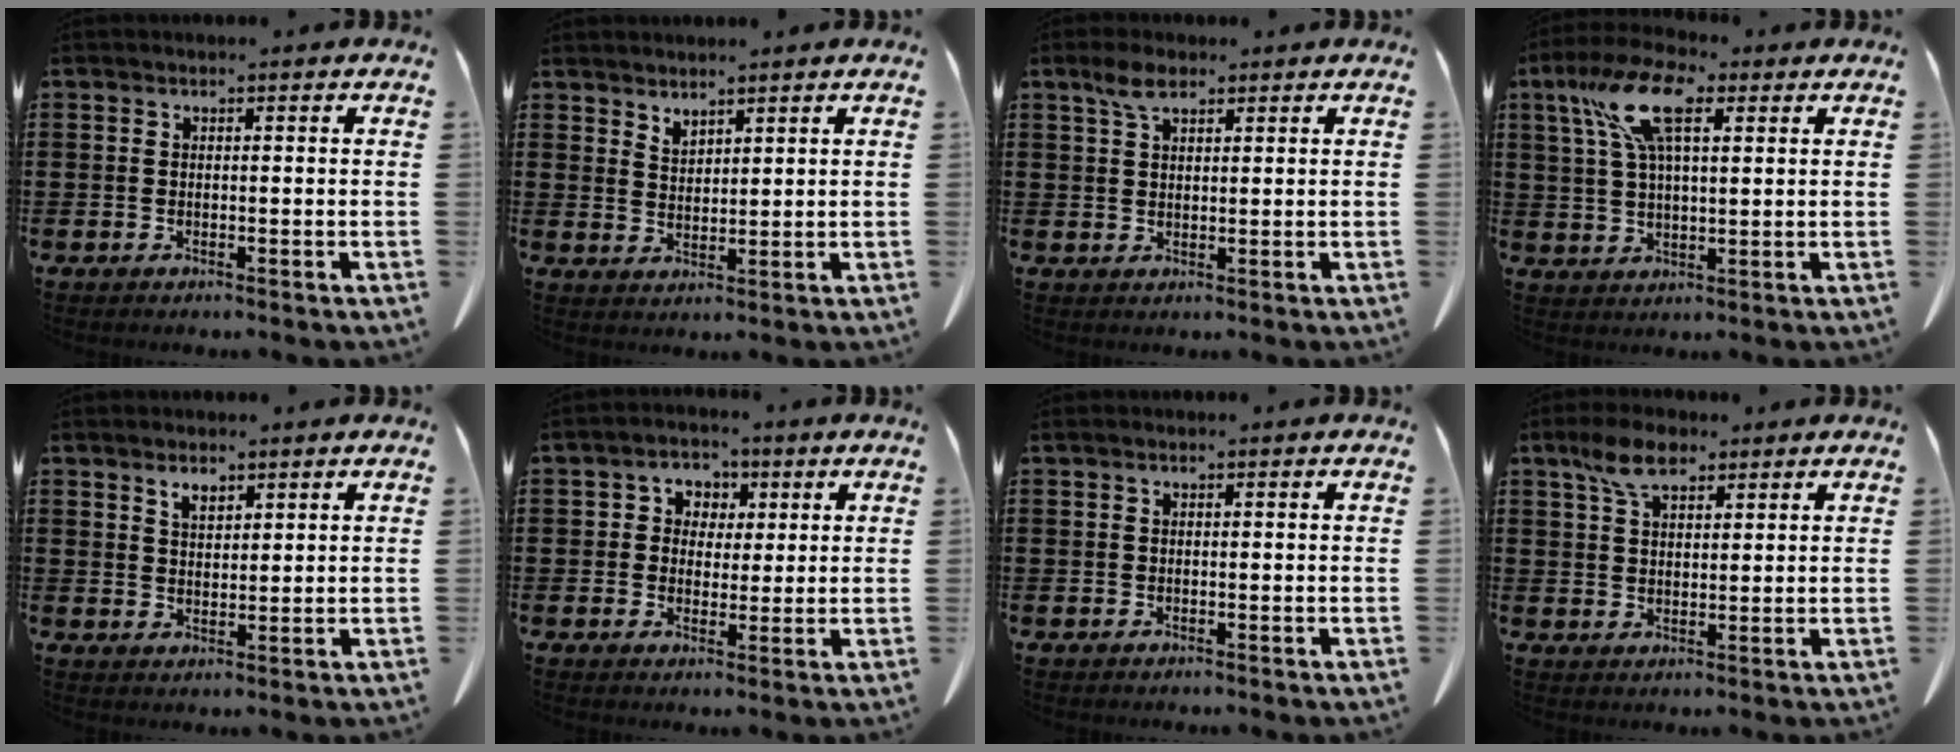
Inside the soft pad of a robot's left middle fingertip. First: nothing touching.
{"total": 2.6, "force": [2.6, 0.3, -0.1], "torque": [-0.004, -0.007, 0.051]}
{"total": 3.7, "force": [2.3, 1.6, 2.4], "torque": [-0.055, 0.004, 0.041]}
{"total": 10.6, "force": [4.6, 4.0, 8.6], "torque": [-0.196, 0.007, 0.078]}
{"total": 2.5, "force": [2.0, 0.8, 1.1], "torque": [-0.018, -0.003, 0.037]}
{"total": 3.8, "force": [1.3, 3.5, 0.7], "torque": [-0.027, 0.011, 0.018]}
{"total": 0.0}
{"total": 6.0, "force": [3.9, 2.8, 3.6], "torque": [-0.082, 0.006, 0.073]}